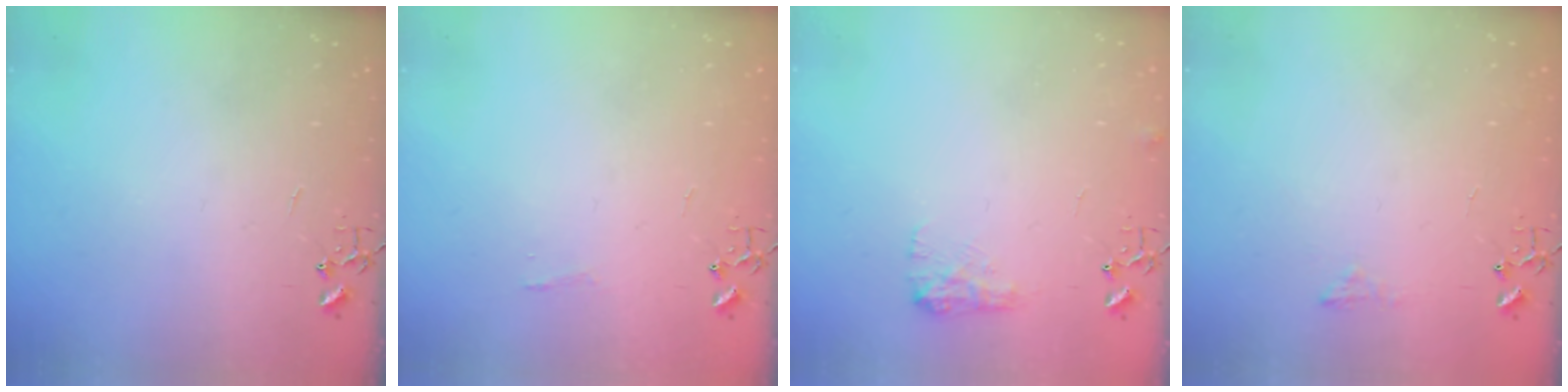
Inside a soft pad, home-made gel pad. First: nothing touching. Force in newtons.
{"total": 3.7, "press": 3.7, "slide": 0.4}
{"total": 8.3, "press": 8.2, "slide": 0.3}
{"total": 5.9, "press": 5.9, "slide": 0.8}